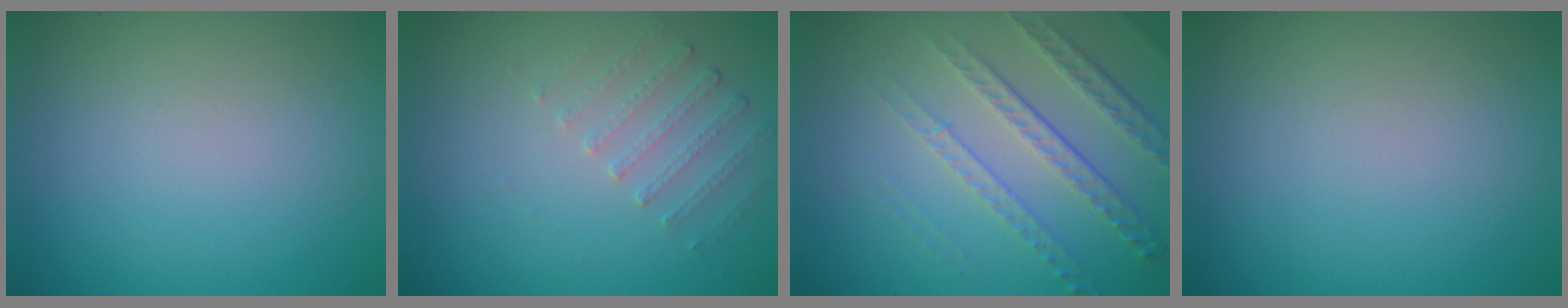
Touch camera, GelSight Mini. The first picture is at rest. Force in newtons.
{"total": 1.5, "press": 1.0, "slide": 1.1}
{"total": 4.9, "press": 3.3, "slide": 3.7}
{"total": 0.0}